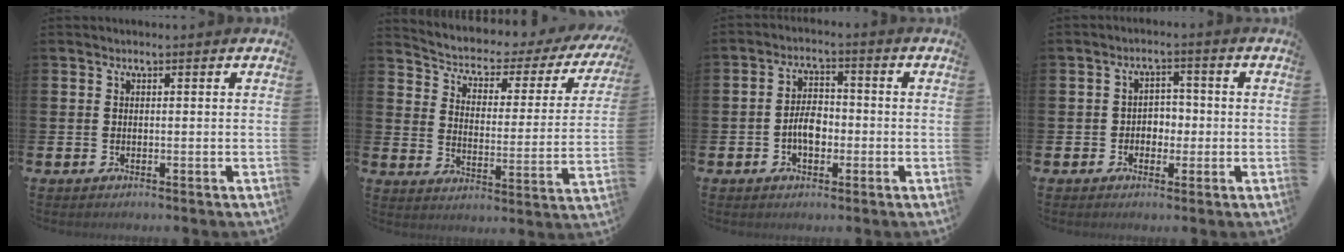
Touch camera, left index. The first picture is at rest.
{"total": 3.8, "force": [3.1, 1.7, 1.4], "torque": [-0.054, -0.031, 0.043]}
{"total": 4.1, "force": [-1.1, 2.4, 3.1], "torque": [-0.049, 0.004, -0.022]}
{"total": 2.5, "force": [-0.9, 2.2, 0.9], "torque": [-0.023, 0.011, -0.023]}